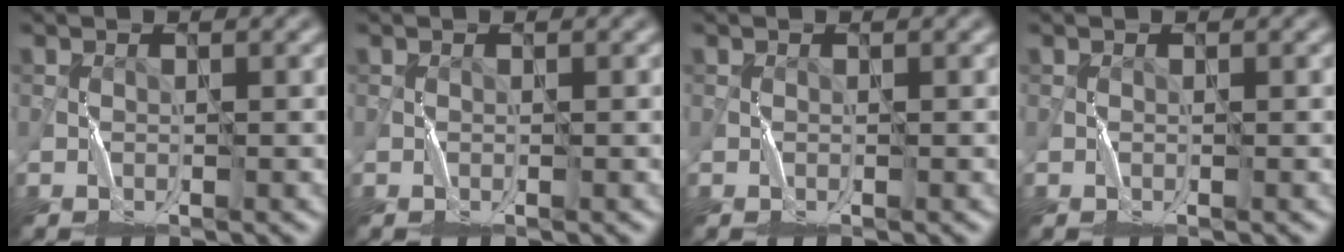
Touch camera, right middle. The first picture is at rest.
{"total": 0.0}
{"total": 0.0}
{"total": 0.0}